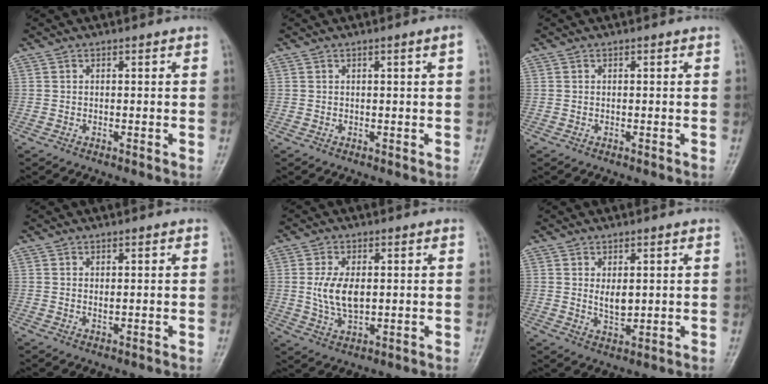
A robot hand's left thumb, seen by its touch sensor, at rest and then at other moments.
{"total": 1.4, "force": [0.4, -0.3, 1.4], "torque": [-0.025, 0.001, 0.009]}
{"total": 0.0}
{"total": 1.0, "force": [0.3, 0.4, 0.8], "torque": [-0.013, -0.004, 0.007]}
{"total": 7.6, "force": [0.6, 4.1, 6.3], "torque": [-0.120, -0.007, 0.016]}
{"total": 4.0, "force": [0.9, 2.1, 3.2], "torque": [-0.046, -0.014, 0.021]}